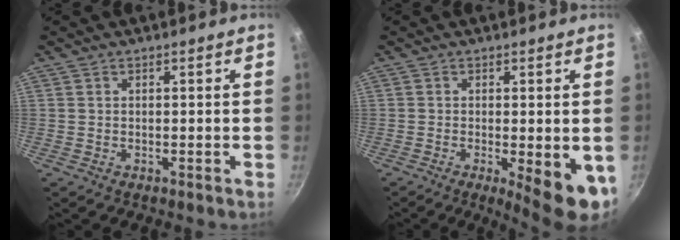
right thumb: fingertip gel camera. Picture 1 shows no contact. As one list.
[{"total": 9.1, "force": [-2.1, 2.5, 8.5], "torque": [-0.095, -0.011, -0.019]}]